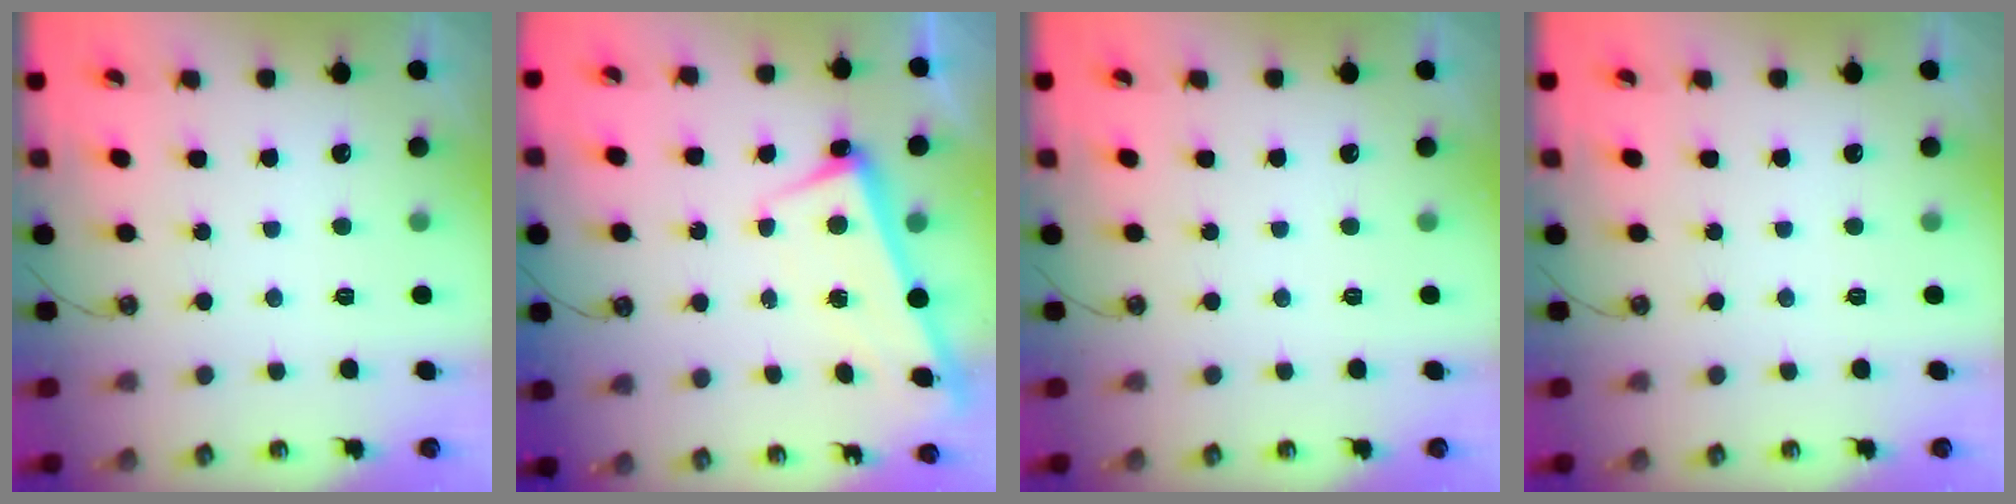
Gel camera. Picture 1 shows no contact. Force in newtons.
{"total": 2.5, "press": 2.4, "slide": 0.5}
{"total": 0.0}
{"total": 0.0}